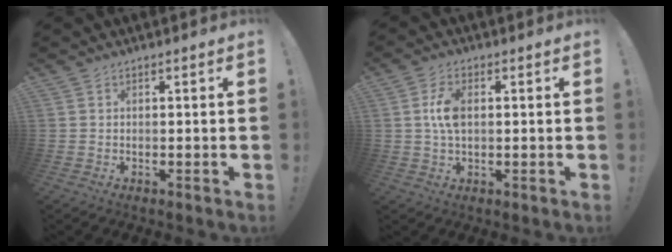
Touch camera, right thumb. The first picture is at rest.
{"total": 4.6, "force": [0.4, 2.5, 3.8], "torque": [-0.066, 0.000, 0.003]}